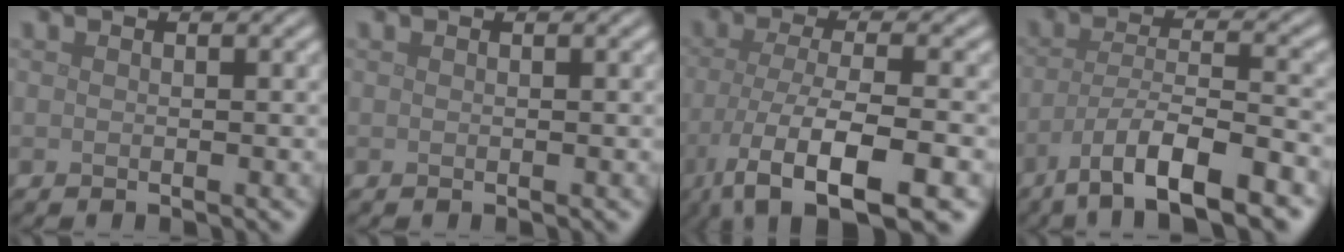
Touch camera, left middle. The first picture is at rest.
{"total": 0.0}
{"total": 9.7, "force": [-5.1, 2.9, 7.8], "torque": [-0.129, -0.016, -0.090]}
{"total": 8.6, "force": [-5.3, 2.1, 6.4], "torque": [-0.106, -0.005, -0.092]}